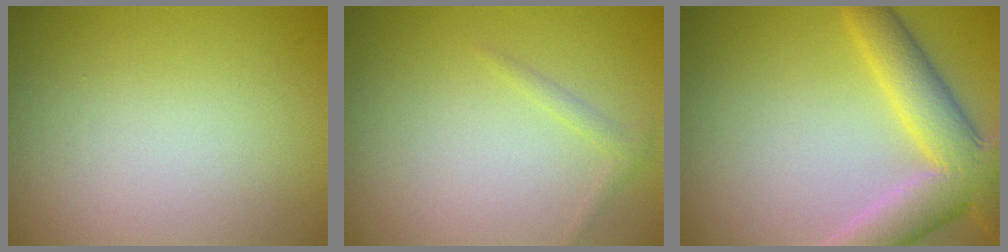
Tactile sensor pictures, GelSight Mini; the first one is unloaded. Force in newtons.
{"total": 0.9, "press": 0.9, "slide": 0.1}
{"total": 7.0, "press": 7.0, "slide": 0.4}